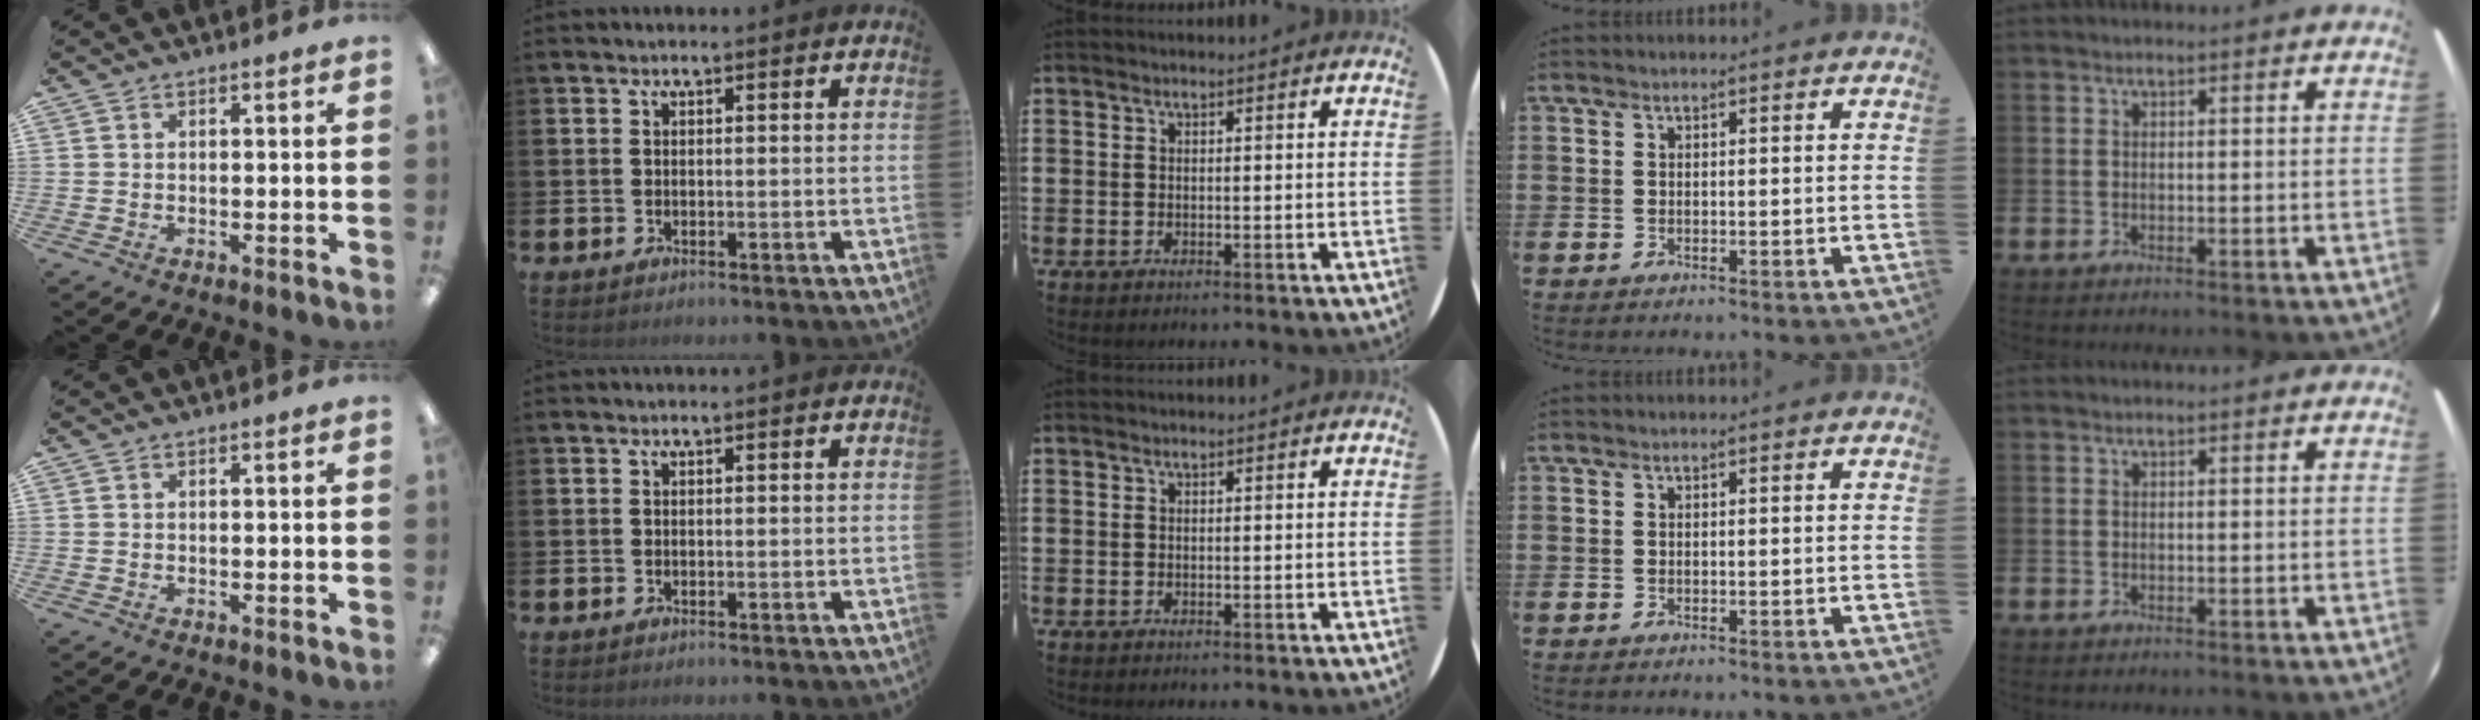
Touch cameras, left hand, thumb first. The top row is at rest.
{}